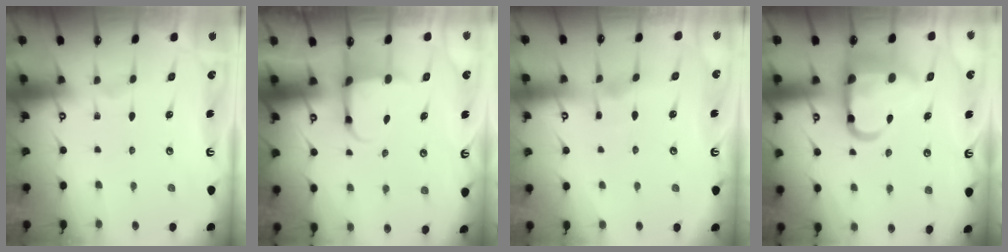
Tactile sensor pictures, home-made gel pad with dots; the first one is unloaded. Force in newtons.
{"total": 3.8, "press": 3.7, "slide": 1.1}
{"total": 3.0, "press": 2.9, "slide": 0.4}
{"total": 15.0, "press": 14.9, "slide": 1.6}